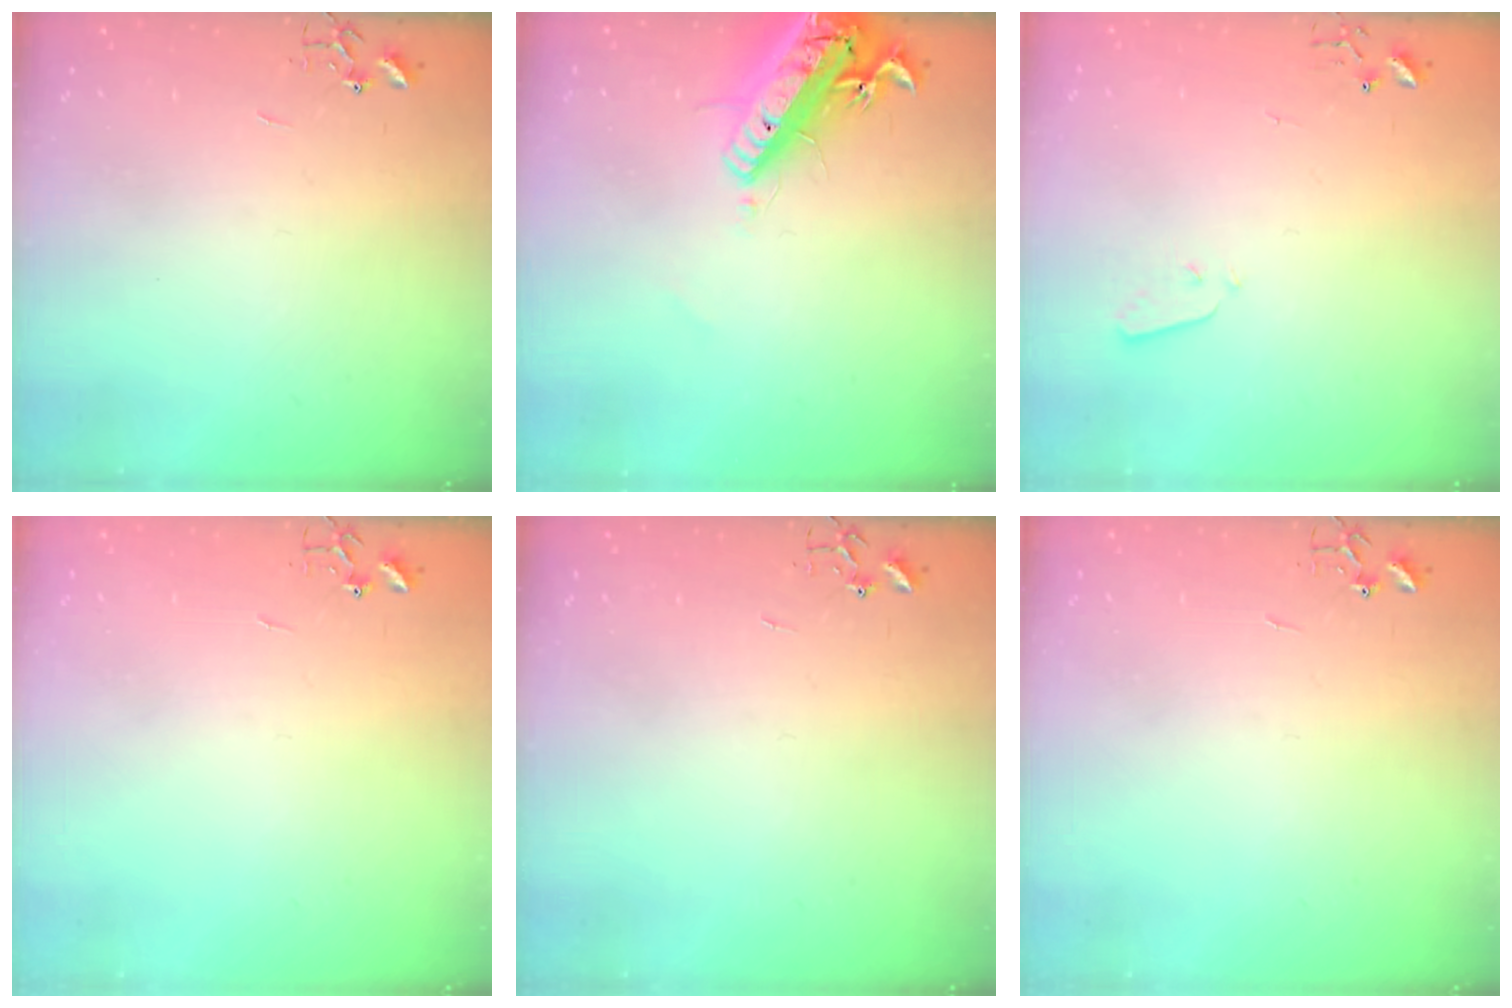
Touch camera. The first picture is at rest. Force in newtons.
{"total": 20.7, "press": 20.3, "slide": 4.2}
{"total": 2.9, "press": 2.9, "slide": 0.4}
{"total": 0.0}
{"total": 0.0}
{"total": 0.0}